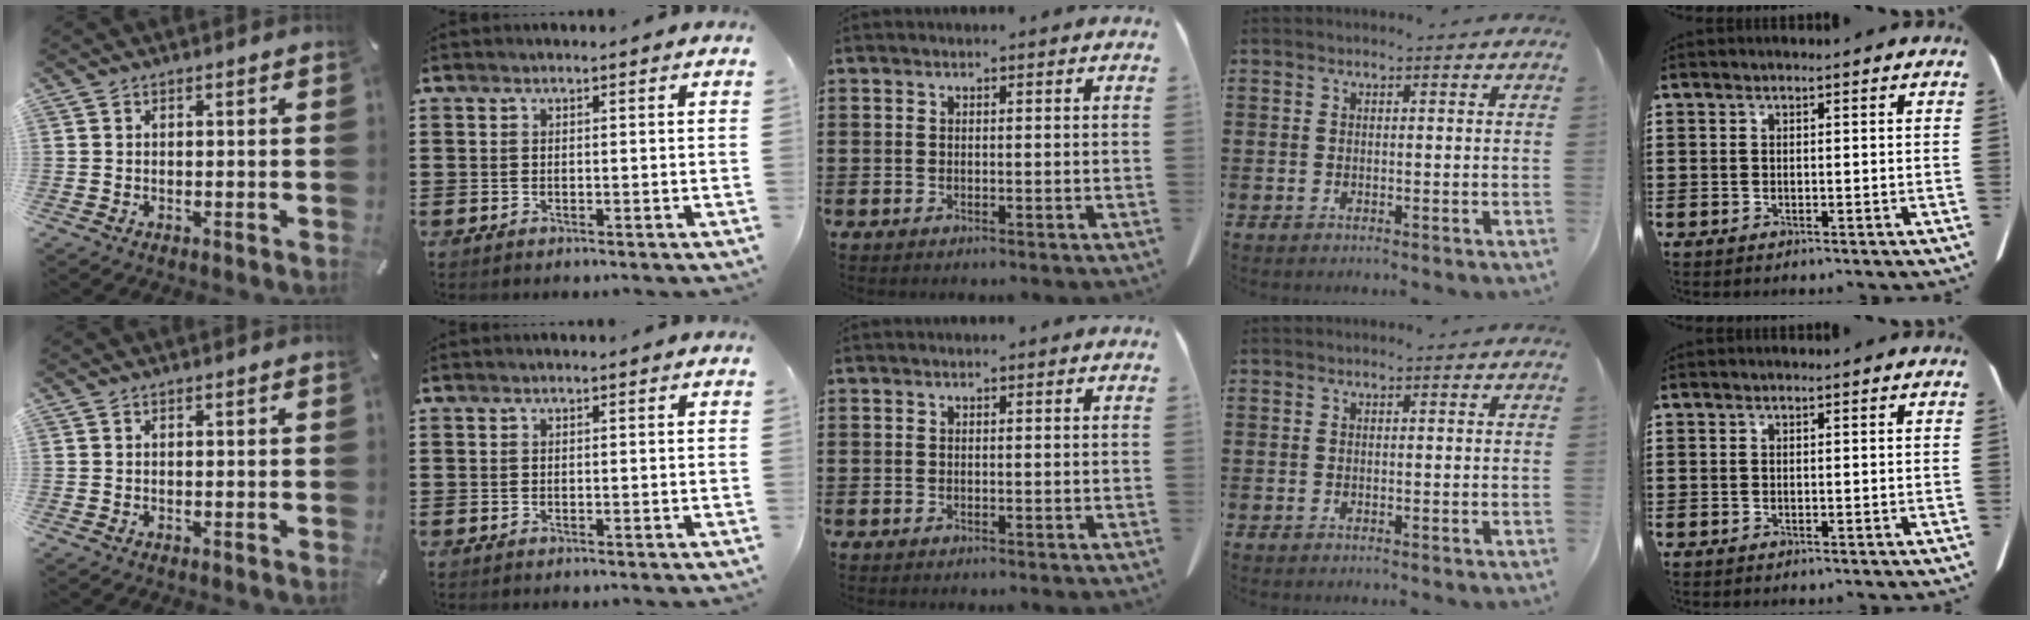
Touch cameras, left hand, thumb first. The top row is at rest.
{}